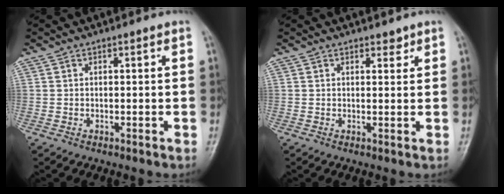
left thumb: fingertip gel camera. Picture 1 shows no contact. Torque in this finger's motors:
{"motor_torque": [-0.14, -0.09, 0.06, 0.04, 0.03]}